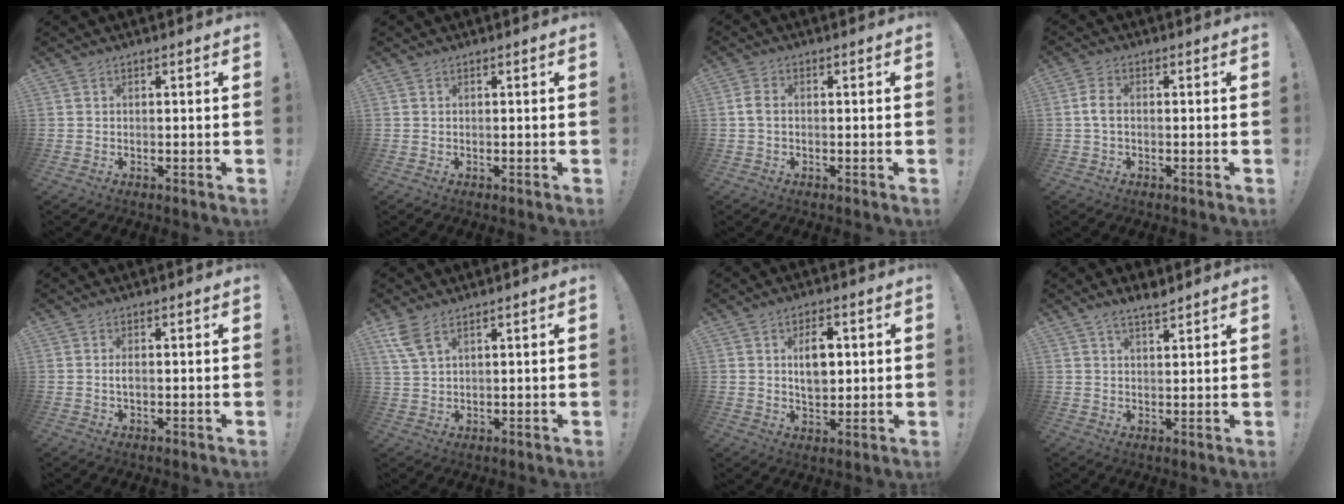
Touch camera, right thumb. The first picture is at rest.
{"total": 0.0}
{"total": 2.6, "force": [-0.2, 1.6, 2.0], "torque": [-0.049, 0.008, -0.003]}
{"total": 3.9, "force": [-0.3, 2.2, 3.2], "torque": [-0.075, 0.010, -0.006]}
{"total": 1.4, "force": [-0.2, 0.4, 1.3], "torque": [-0.028, 0.002, -0.003]}
{"total": 5.8, "force": [3.6, 2.2, 4.0], "torque": [-0.075, -0.012, 0.071]}
{"total": 8.6, "force": [1.7, 5.6, 6.3], "torque": [-0.098, 0.004, 0.027]}
{"total": 4.0, "force": [3.2, 1.1, 2.0], "torque": [-0.033, -0.018, 0.057]}